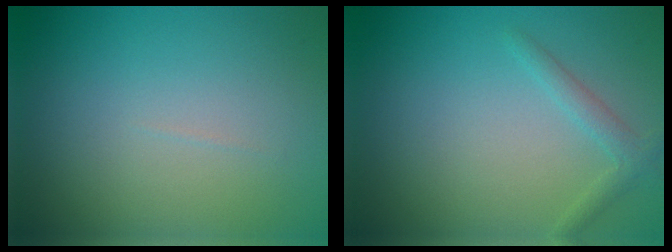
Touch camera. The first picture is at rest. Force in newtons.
{"total": 1.6, "press": 1.6, "slide": 0.1}